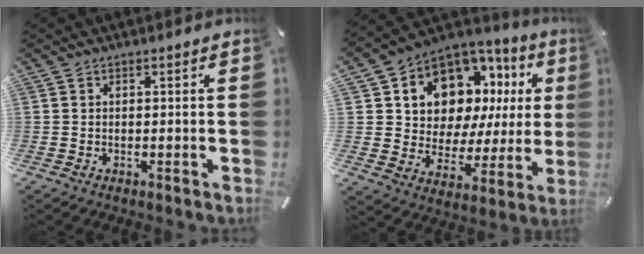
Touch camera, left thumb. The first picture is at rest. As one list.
[{"total": 11.8, "force": [7.2, 8.3, 4.2], "torque": [-0.079, -0.074, 0.133]}]